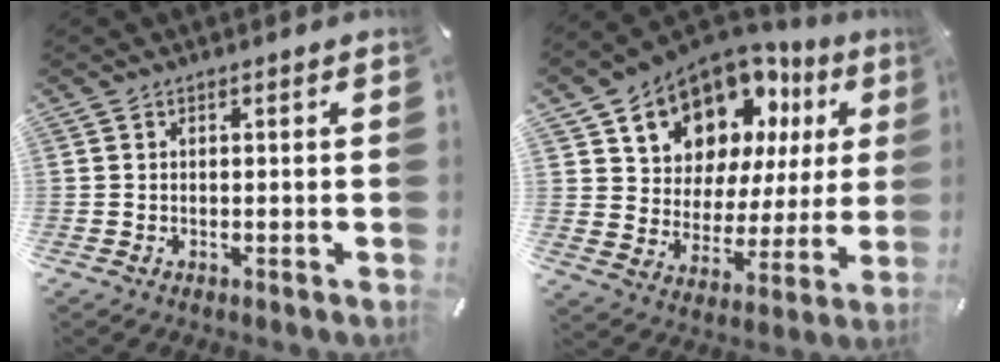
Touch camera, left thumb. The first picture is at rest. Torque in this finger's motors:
{"motor_torque": [1.27, 1.84, 1.53, -1.24, 0.47]}